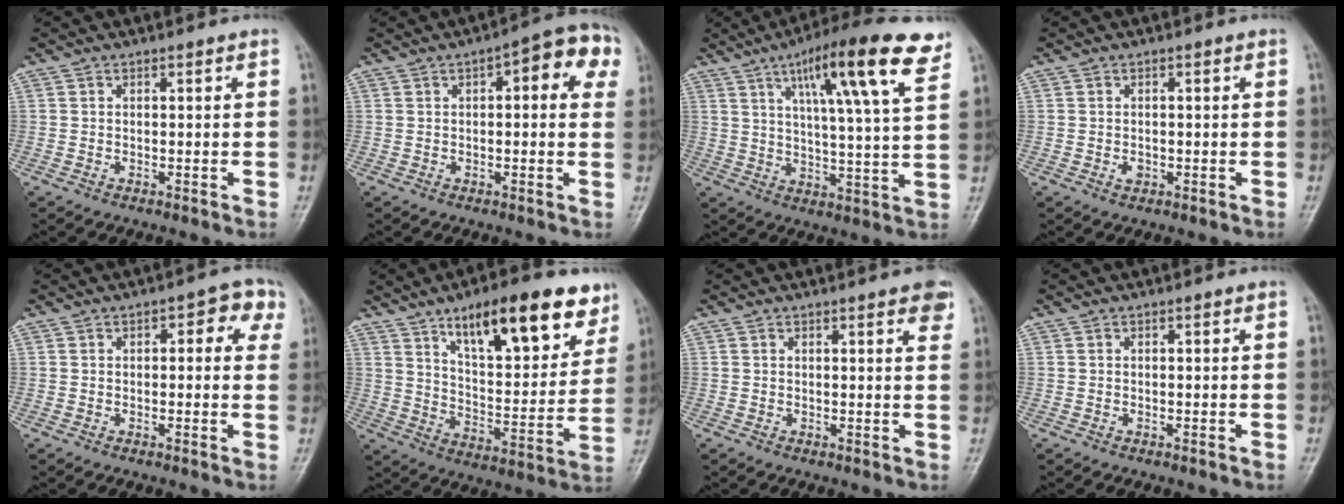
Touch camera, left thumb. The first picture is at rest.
{"total": 10.1, "force": [3.4, 4.0, 8.6], "torque": [-0.074, 0.020, 0.028]}
{"total": 18.5, "force": [9.7, 3.1, 15.4], "torque": [-0.218, -0.028, 0.143]}
{"total": 1.2, "force": [-0.5, 1.0, 0.5], "torque": [-0.005, 0.000, -0.008]}
{"total": 6.1, "force": [2.1, 3.1, 4.8], "torque": [-0.020, 0.009, 0.013]}
{"total": 21.3, "force": [12.8, 7.6, 15.3], "torque": [-0.182, -0.050, 0.202]}
{"total": 4.1, "force": [2.4, 1.0, 3.1], "torque": [-0.026, -0.003, 0.024]}
{"total": 0.0}